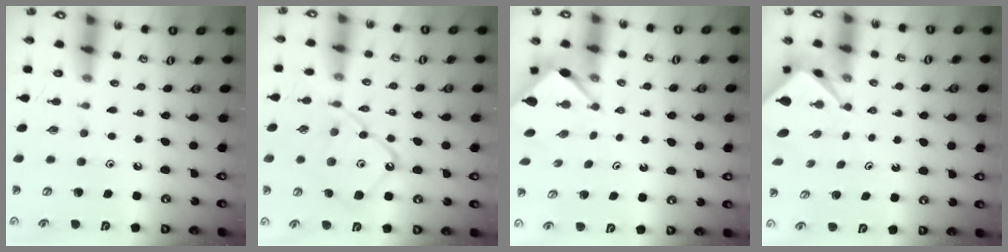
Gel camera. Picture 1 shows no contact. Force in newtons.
{"total": 13.5, "press": 13.4, "slide": 1.1}
{"total": 3.1, "press": 3.1, "slide": 0.3}
{"total": 2.2, "press": 2.1, "slide": 0.2}